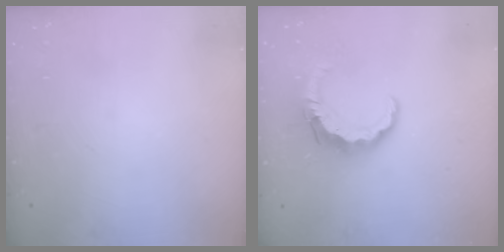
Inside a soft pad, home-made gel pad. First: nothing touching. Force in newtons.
{"total": 7.6, "press": 7.6, "slide": 1.0}